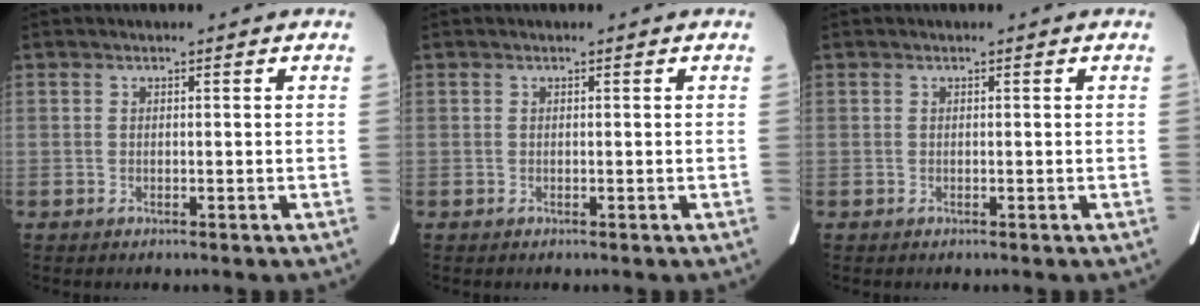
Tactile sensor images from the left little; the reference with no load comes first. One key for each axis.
{"total": 0.0}
{"total": 0.0}